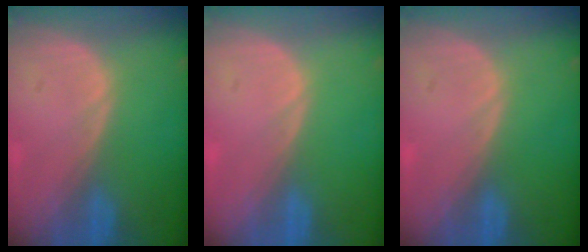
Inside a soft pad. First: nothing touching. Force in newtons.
{"total": 0.0}
{"total": 0.0}